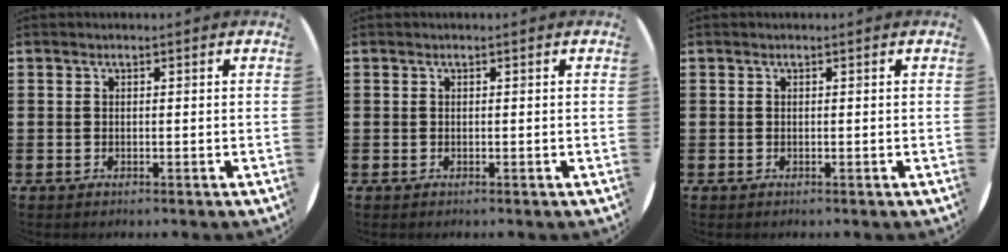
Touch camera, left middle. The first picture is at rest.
{"total": 0.0}
{"total": 0.0}